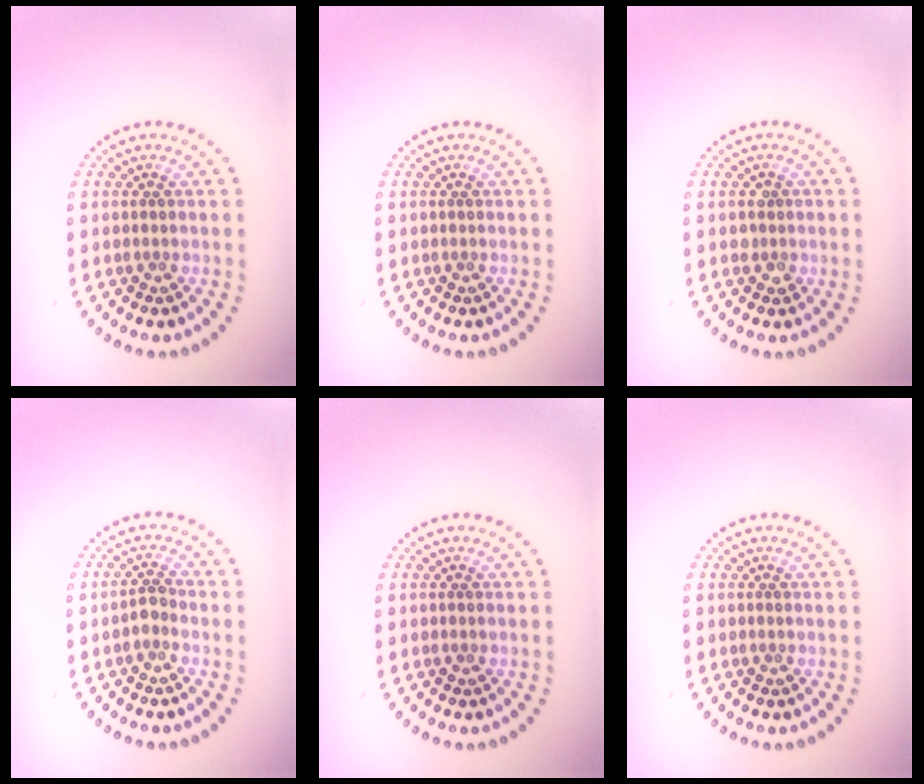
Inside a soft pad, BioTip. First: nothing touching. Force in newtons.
{"total": 0.0}
{"total": 1.1, "press": 1.0, "slide": 0.4}
{"total": 1.5, "press": 1.2, "slide": 0.8}
{"total": 0.0}
{"total": 0.0}